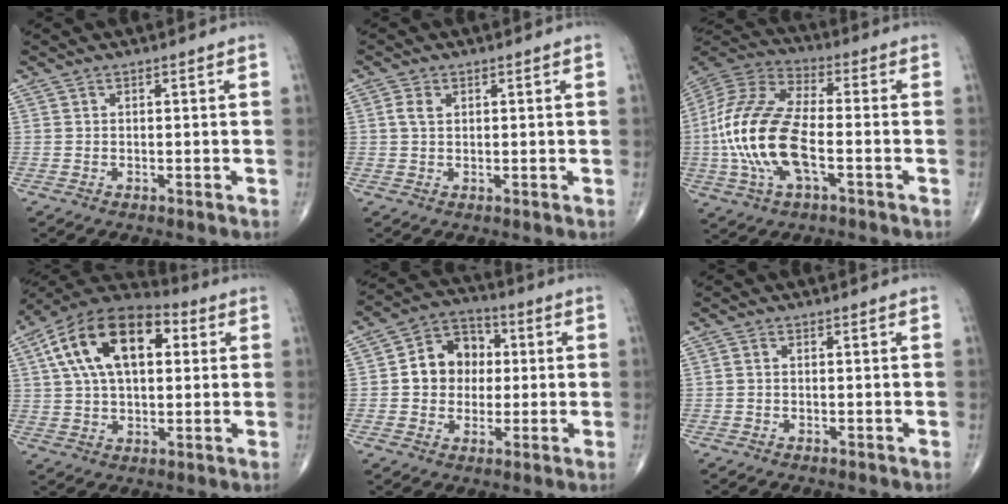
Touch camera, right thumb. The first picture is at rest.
{"total": 2.2, "force": [0.6, 1.5, 1.5], "torque": [-0.031, 0.005, 0.013]}
{"total": 19.8, "force": [-3.6, 8.9, 17.3], "torque": [-0.382, 0.021, -0.067]}
{"total": 19.8, "force": [5.4, 11.0, 15.5], "torque": [-0.257, 0.020, 0.081]}
{"total": 10.8, "force": [0.8, 9.1, 5.9], "torque": [-0.053, 0.020, 0.004]}
{"total": 0.5, "force": [-0.1, 0.4, 0.4], "torque": [-0.008, 0.000, -0.005]}